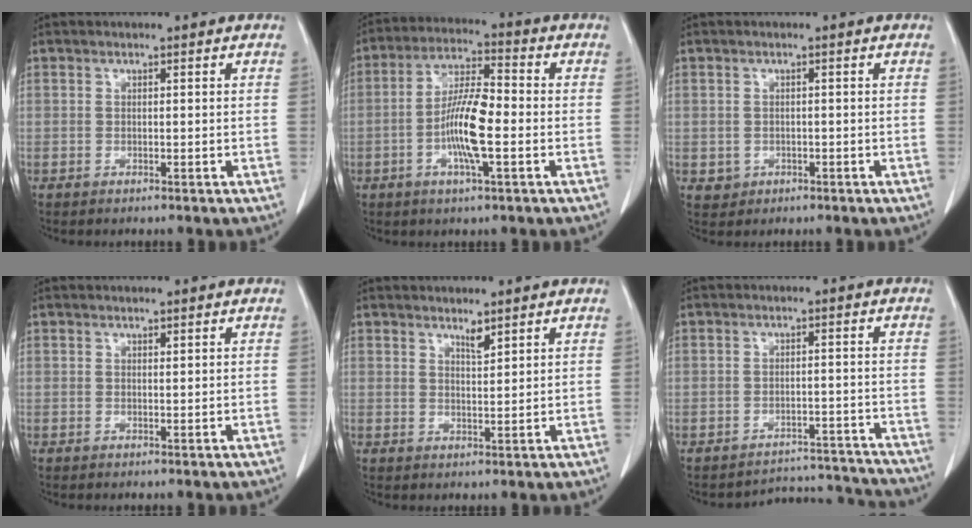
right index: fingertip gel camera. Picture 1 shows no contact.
{"total": 9.9, "force": [-2.3, 1.6, 9.5], "torque": [-0.183, 0.003, -0.049]}
{"total": 1.9, "force": [-0.4, 1.9, 0.2], "torque": [0.006, 0.006, 0.002]}
{"total": 0.0}
{"total": 1.8, "force": [1.5, 0.1, 1.0], "torque": [-0.019, -0.007, 0.030]}
{"total": 8.9, "force": [-8.5, 1.8, -1.9], "torque": [0.039, 0.041, -0.099]}